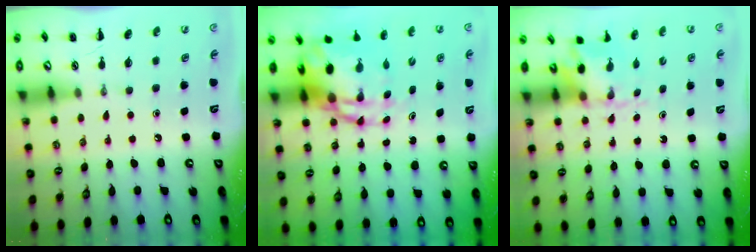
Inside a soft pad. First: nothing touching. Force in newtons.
{"total": 10.4, "press": 10.0, "slide": 2.7}
{"total": 2.9, "press": 2.8, "slide": 0.7}